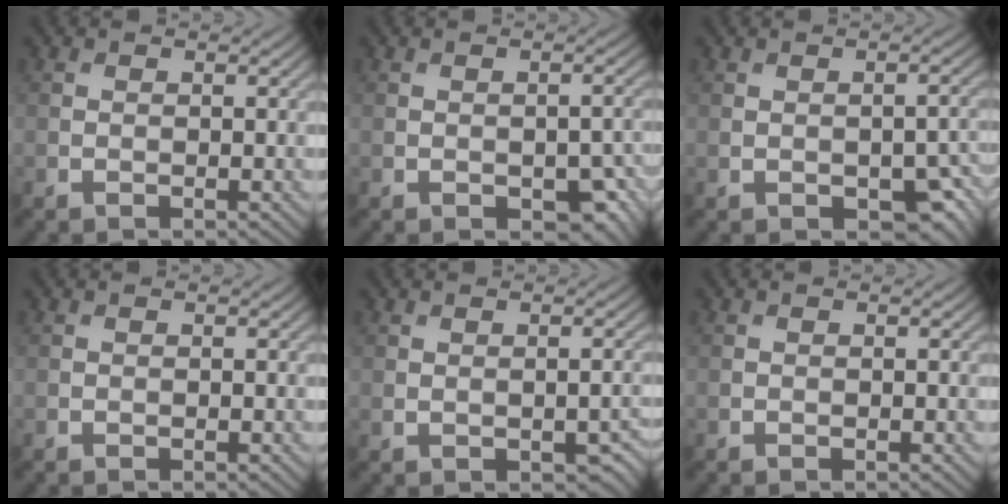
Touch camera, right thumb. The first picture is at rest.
{"total": 5.2, "force": [-1.9, 2.9, 3.9], "torque": [-0.047, -0.018, -0.014]}
{"total": 5.6, "force": [-2.0, 3.0, 4.3], "torque": [-0.059, -0.020, -0.015]}
{"total": 0.0}
{"total": 3.5, "force": [-0.8, 2.0, 2.8], "torque": [-0.040, -0.015, 0.000]}
{"total": 0.0}